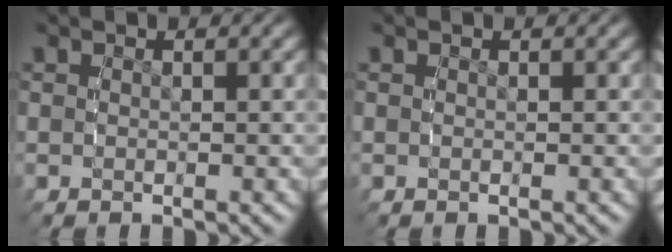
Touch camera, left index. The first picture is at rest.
{"total": 0.0}